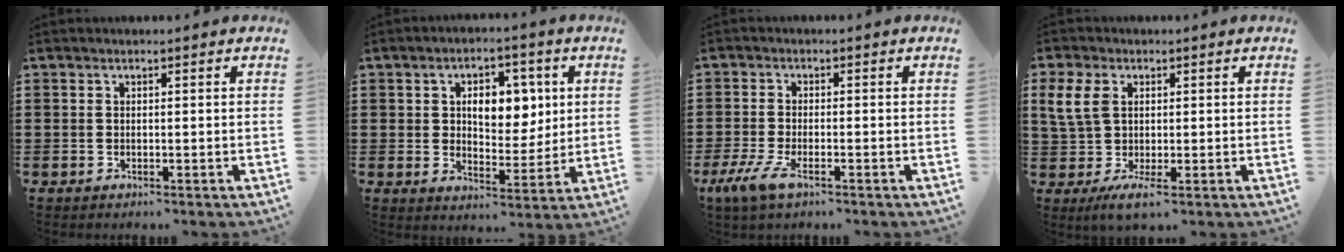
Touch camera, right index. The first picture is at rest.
{"total": 6.9, "force": [1.7, 4.5, 4.9], "torque": [-0.081, 0.004, 0.020]}
{"total": 4.3, "force": [-2.3, 0.9, 3.5], "torque": [-0.086, -0.014, -0.047]}
{"total": 6.6, "force": [0.0, 3.7, 5.5], "torque": [-0.123, 0.002, 0.001]}